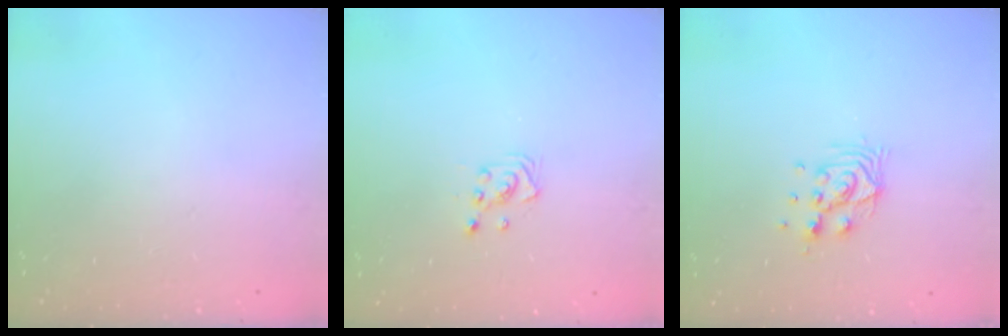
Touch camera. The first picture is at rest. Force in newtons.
{"total": 3.1, "press": 3.1, "slide": 0.3}
{"total": 8.4, "press": 8.4, "slide": 0.6}